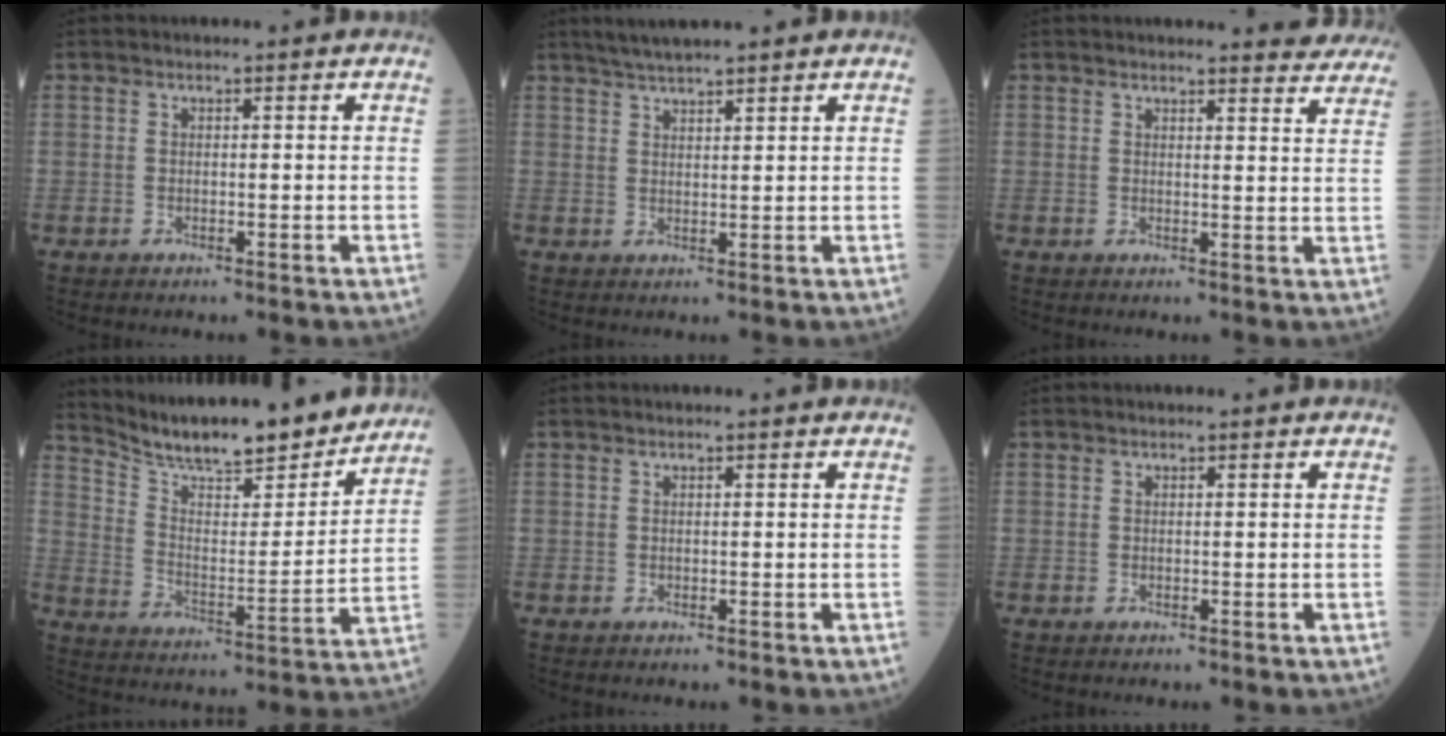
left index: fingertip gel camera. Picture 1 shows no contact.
{"total": 5.1, "force": [4.3, 0.2, 2.6], "torque": [-0.047, 0.025, 0.079]}
{"total": 8.5, "force": [8.3, 0.8, 1.5], "torque": [0.000, -0.024, 0.069]}
{"total": 18.9, "force": [17.5, 2.3, 7.0], "torque": [-0.124, -0.022, 0.263]}
{"total": 0.0}
{"total": 0.0}